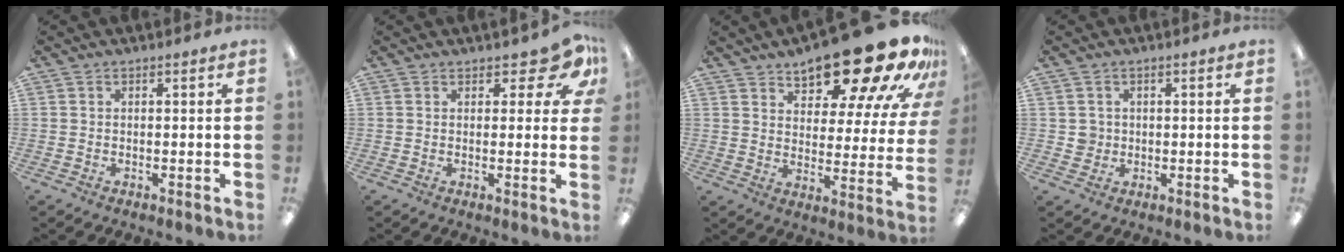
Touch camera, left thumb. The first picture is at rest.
{"total": 6.6, "force": [4.2, 3.2, 4.0], "torque": [-0.043, -0.020, 0.073]}
{"total": 20.2, "force": [15.8, 6.6, 10.8], "torque": [-0.156, -0.103, 0.260]}
{"total": 2.8, "force": [0.3, 2.7, 0.2], "torque": [-0.002, 0.002, 0.002]}